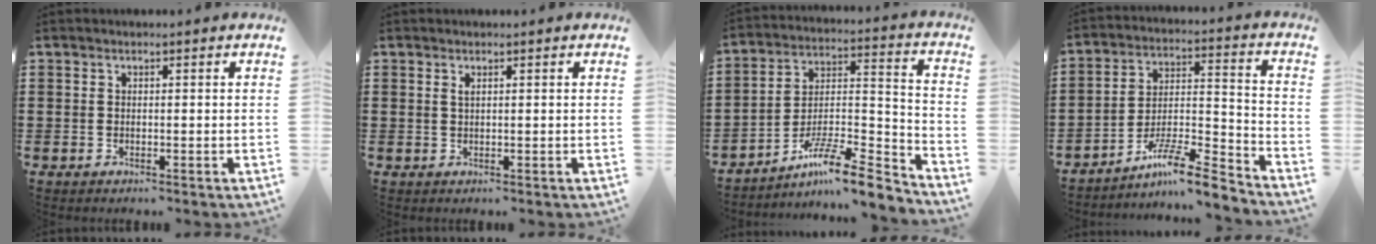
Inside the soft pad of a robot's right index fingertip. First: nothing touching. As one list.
[{"total": 0.7, "force": [0.4, 0.2, 0.6], "torque": [-0.013, 0.003, 0.006]}, {"total": 10.3, "force": [-8.5, 1.3, 5.7], "torque": [-0.086, 0.014, -0.166]}, {"total": 9.6, "force": [-8.1, 0.8, 5.1], "torque": [-0.077, 0.013, -0.155]}]